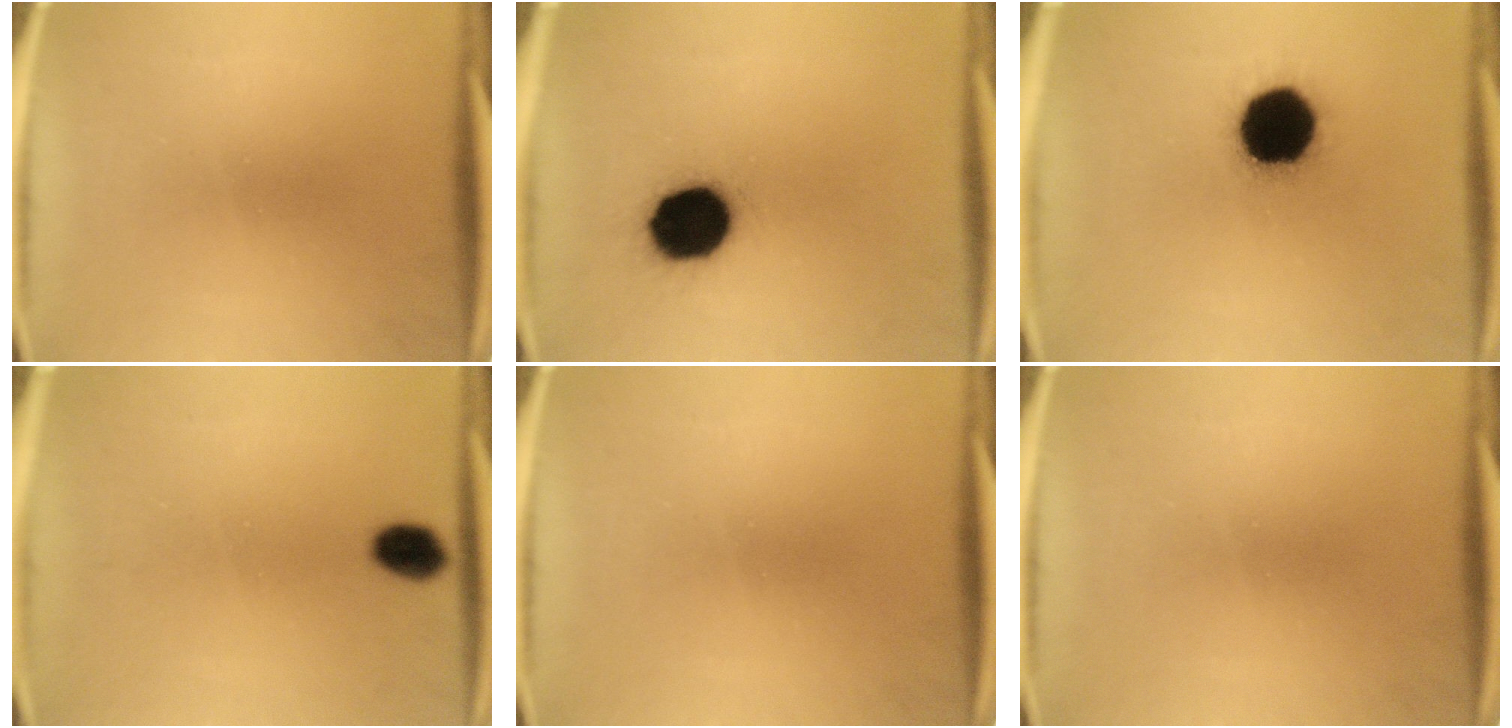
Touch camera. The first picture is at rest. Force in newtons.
{"total": 16.7}
{"total": 19.8}
{"total": 4.5}
{"total": 0.0}
{"total": 0.0}